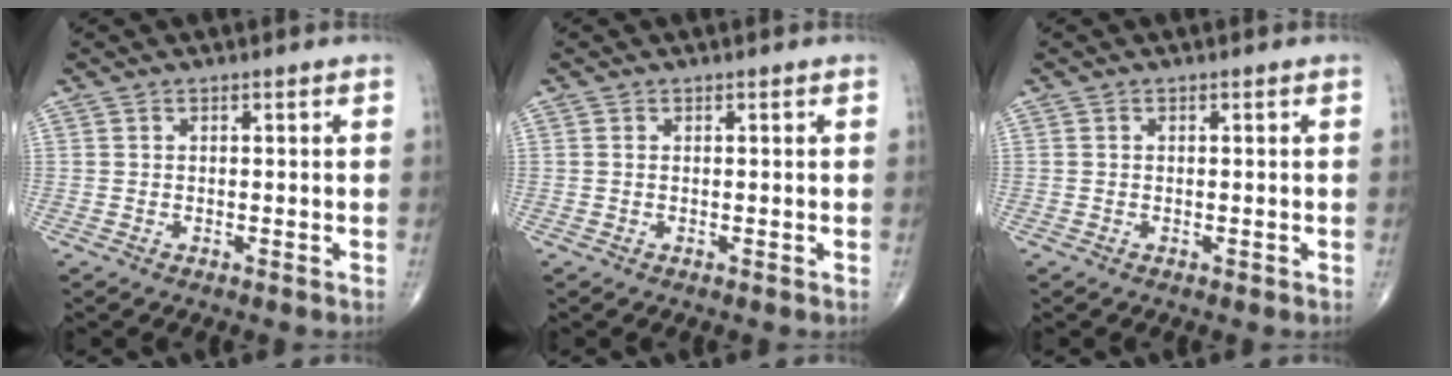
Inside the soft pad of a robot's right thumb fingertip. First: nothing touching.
{"total": 0.0}
{"total": 0.0}